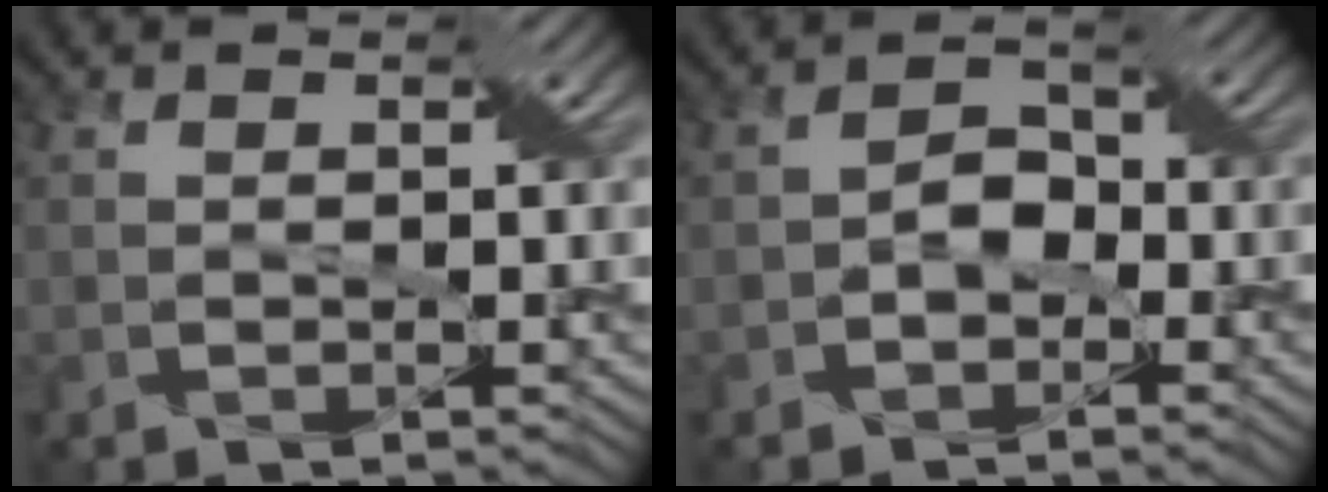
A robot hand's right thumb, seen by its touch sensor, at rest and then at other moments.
{"total": 3.1, "force": [-1.3, 2.2, 1.8], "torque": [-0.032, 0.010, -0.028]}